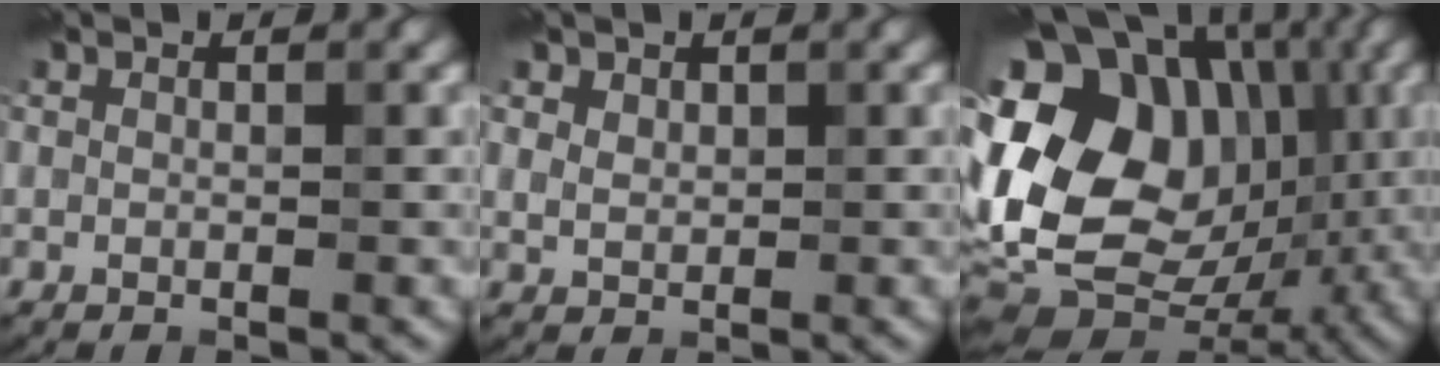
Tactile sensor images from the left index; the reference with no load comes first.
{"total": 2.7, "force": [1.5, 1.8, 1.2], "torque": [-0.040, 0.004, 0.040]}
{"total": 19.1, "force": [0.0, 14.3, 12.7], "torque": [-0.230, 0.010, 0.018]}